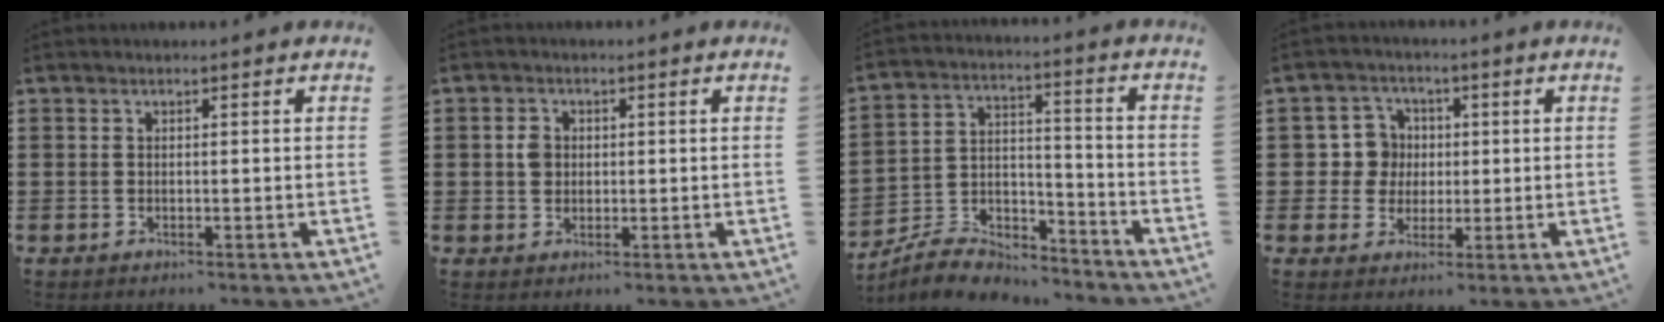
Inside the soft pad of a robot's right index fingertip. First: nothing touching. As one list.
[{"total": 2.3, "force": [0.2, 2.0, 1.2], "torque": [-0.030, 0.010, 0.004]}, {"total": 6.5, "force": [-5.9, 2.2, 1.3], "torque": [-0.032, 0.011, -0.117]}, {"total": 5.7, "force": [0.4, 5.5, 1.5], "torque": [-0.055, 0.019, 0.007]}]